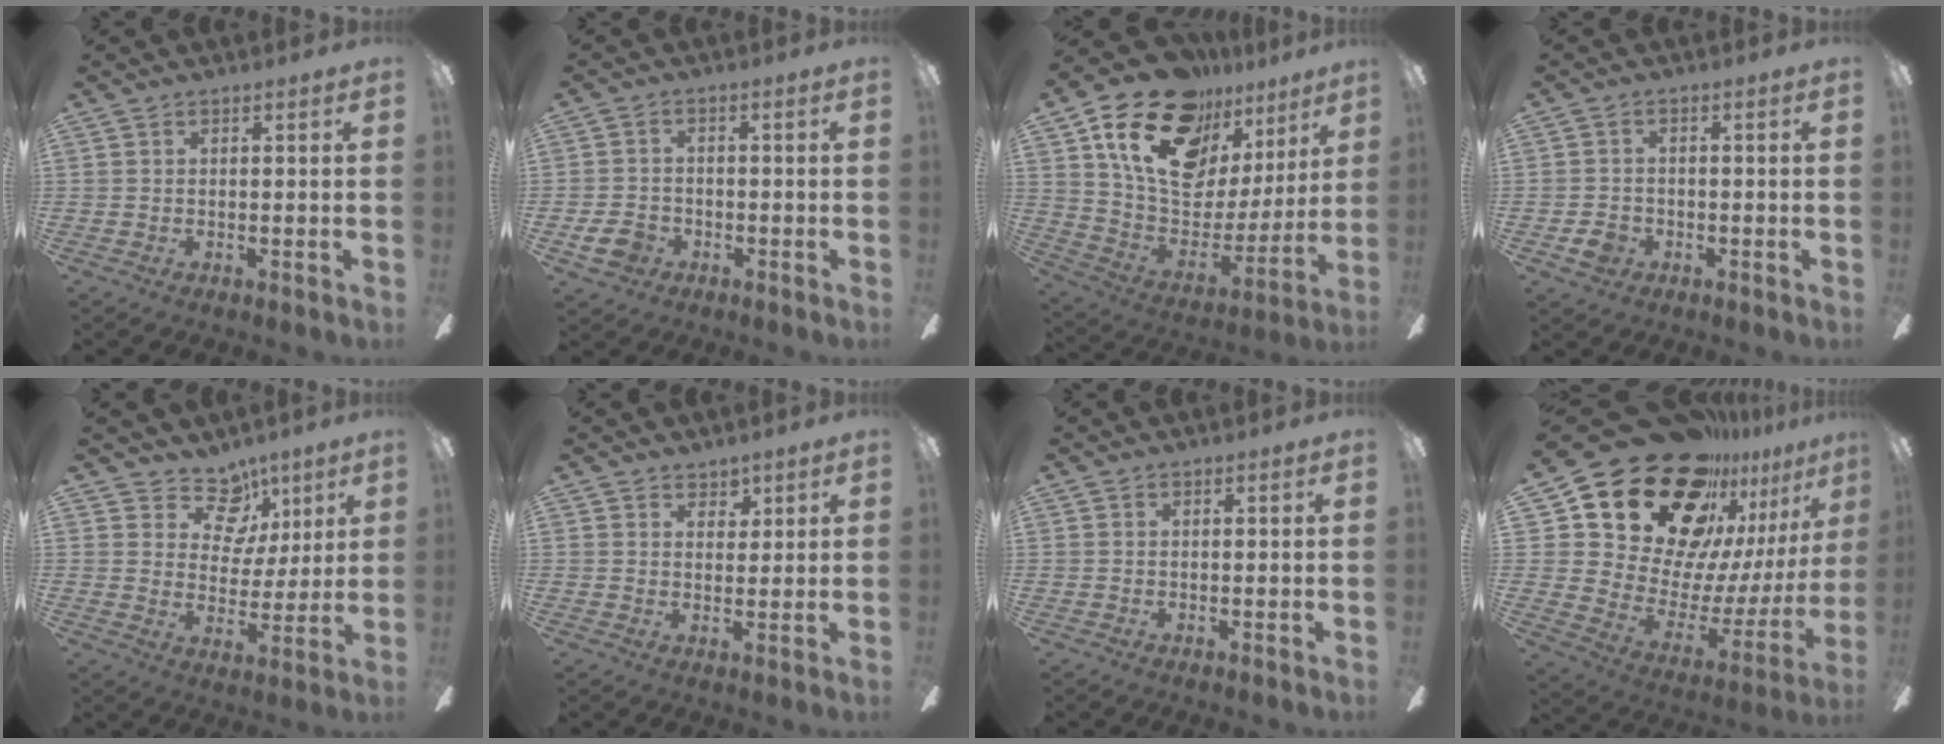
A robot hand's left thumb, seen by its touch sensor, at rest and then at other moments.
{"total": 5.8, "force": [-2.5, 4.4, 2.8], "torque": [-0.069, 0.013, -0.047]}
{"total": 22.5, "force": [14.2, 12.9, 11.7], "torque": [-0.199, -0.084, 0.258]}
{"total": 4.0, "force": [-1.7, 3.2, 1.5], "torque": [-0.035, 0.006, -0.032]}
{"total": 12.4, "force": [6.9, 8.9, 5.1], "torque": [-0.067, -0.039, 0.129]}
{"total": 3.7, "force": [2.8, 2.5, 0.3], "torque": [0.006, -0.014, 0.047]}
{"total": 0.0}
{"total": 26.5, "force": [20.5, 12.4, 11.3], "torque": [-0.202, -0.157, 0.389]}